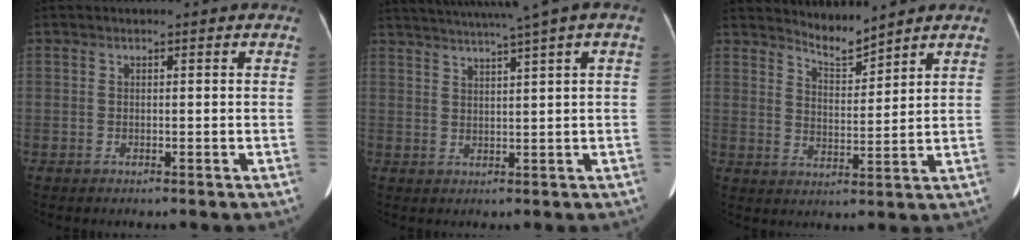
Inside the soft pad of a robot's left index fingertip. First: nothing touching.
{"total": 11.2, "force": [8.4, -1.4, 7.3], "torque": [-0.122, 0.019, 0.114]}
{"total": 4.2, "force": [4.2, -0.3, 0.4], "torque": [-0.013, -0.012, 0.081]}